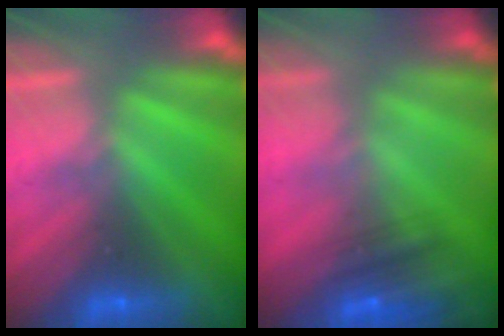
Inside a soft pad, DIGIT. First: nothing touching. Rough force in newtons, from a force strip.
{"total": 4.8}